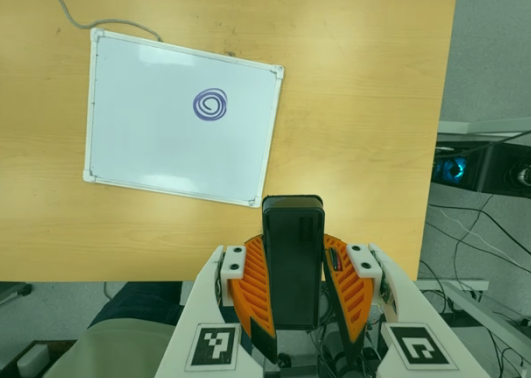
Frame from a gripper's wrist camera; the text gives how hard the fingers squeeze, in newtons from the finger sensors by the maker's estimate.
{"total": 10.1, "left": 8.2, "right": 11.9}